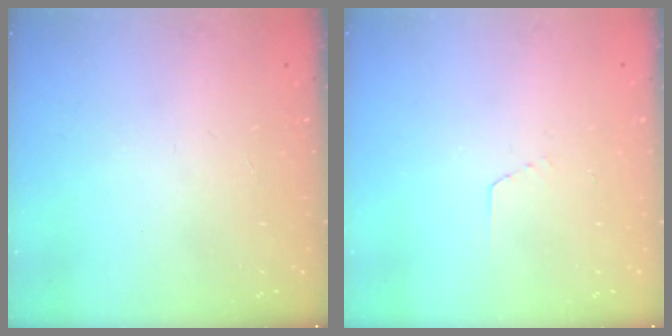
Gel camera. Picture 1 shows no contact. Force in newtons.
{"total": 2.9, "press": 2.9, "slide": 0.2}